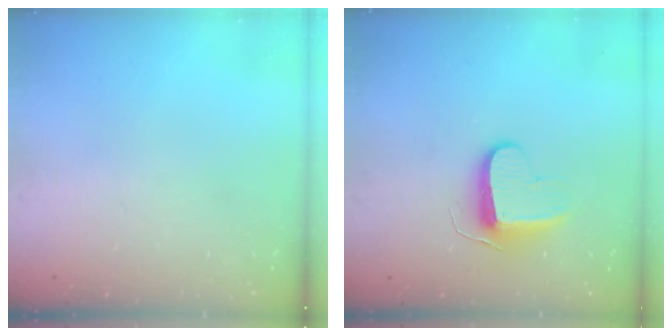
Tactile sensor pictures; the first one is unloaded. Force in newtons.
{"total": 9.5, "press": 9.5, "slide": 0.3}